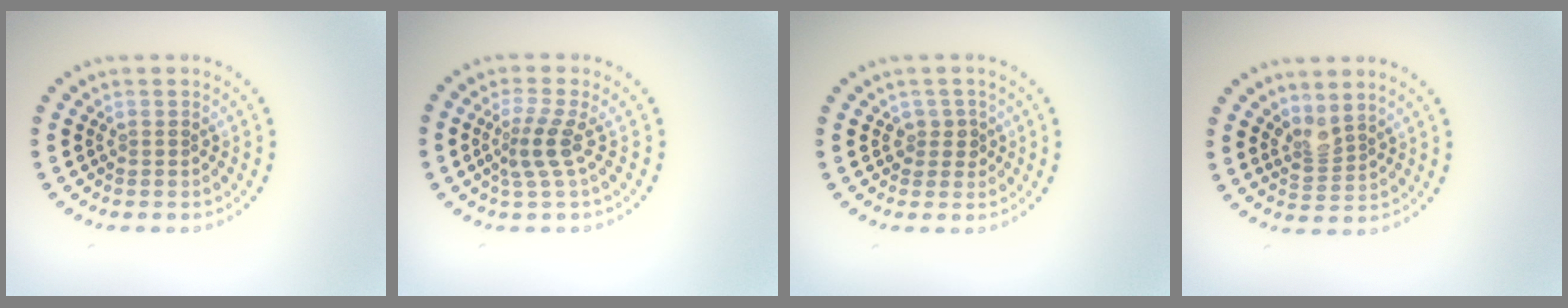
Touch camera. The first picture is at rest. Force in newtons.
{"total": 2.5, "press": 1.8, "slide": 1.8}
{"total": 1.5, "press": 1.2, "slide": 0.9}
{"total": 2.0, "press": 1.5, "slide": 1.3}